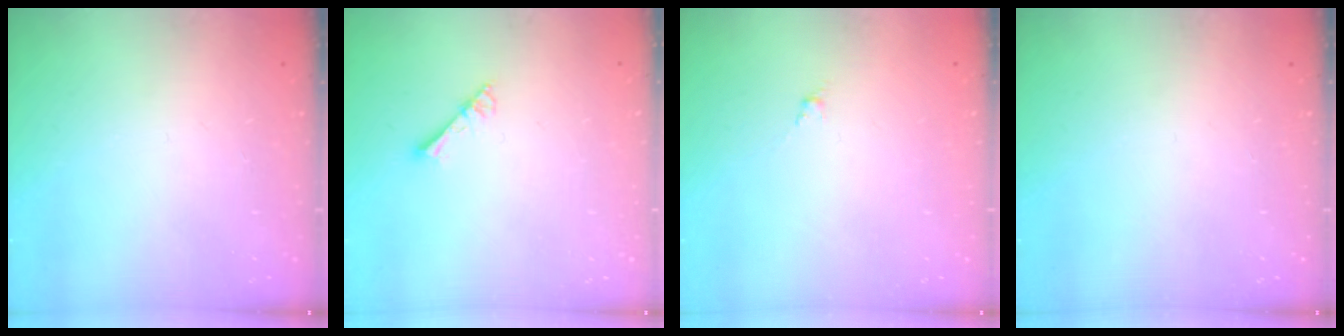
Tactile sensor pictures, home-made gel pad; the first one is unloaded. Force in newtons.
{"total": 2.9, "press": 2.9, "slide": 0.3}
{"total": 0.0}
{"total": 0.0}